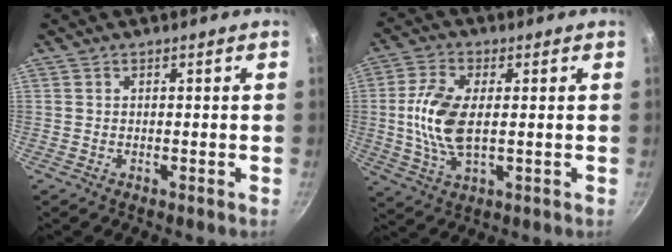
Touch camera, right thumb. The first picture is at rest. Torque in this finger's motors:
{"motor_torque": [0.16, 0.17, 1.22, 0.24, 0.24]}